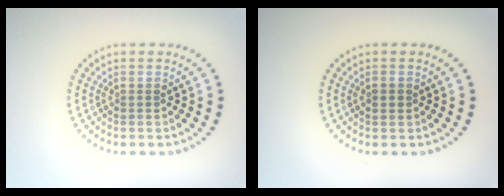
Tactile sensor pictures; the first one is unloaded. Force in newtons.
{"total": 0.7, "press": 0.7, "slide": 0.1}